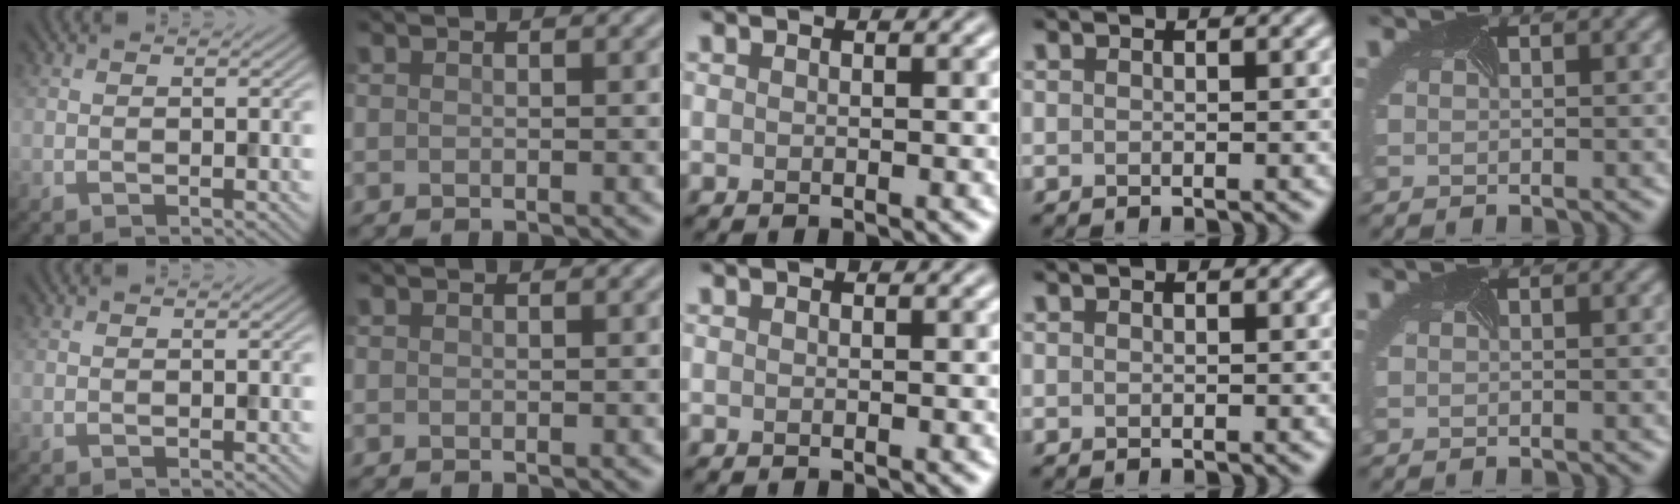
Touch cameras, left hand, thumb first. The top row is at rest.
{}